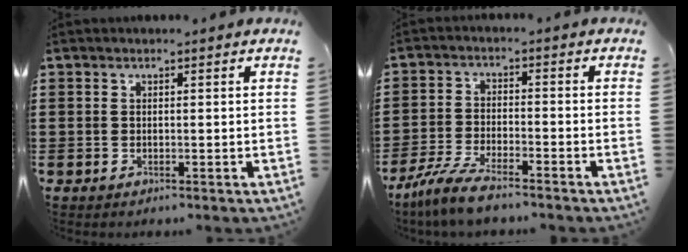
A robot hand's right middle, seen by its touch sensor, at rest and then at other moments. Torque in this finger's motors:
{"motor_torque": [0.88, -0.18, 0.29, 0.12]}